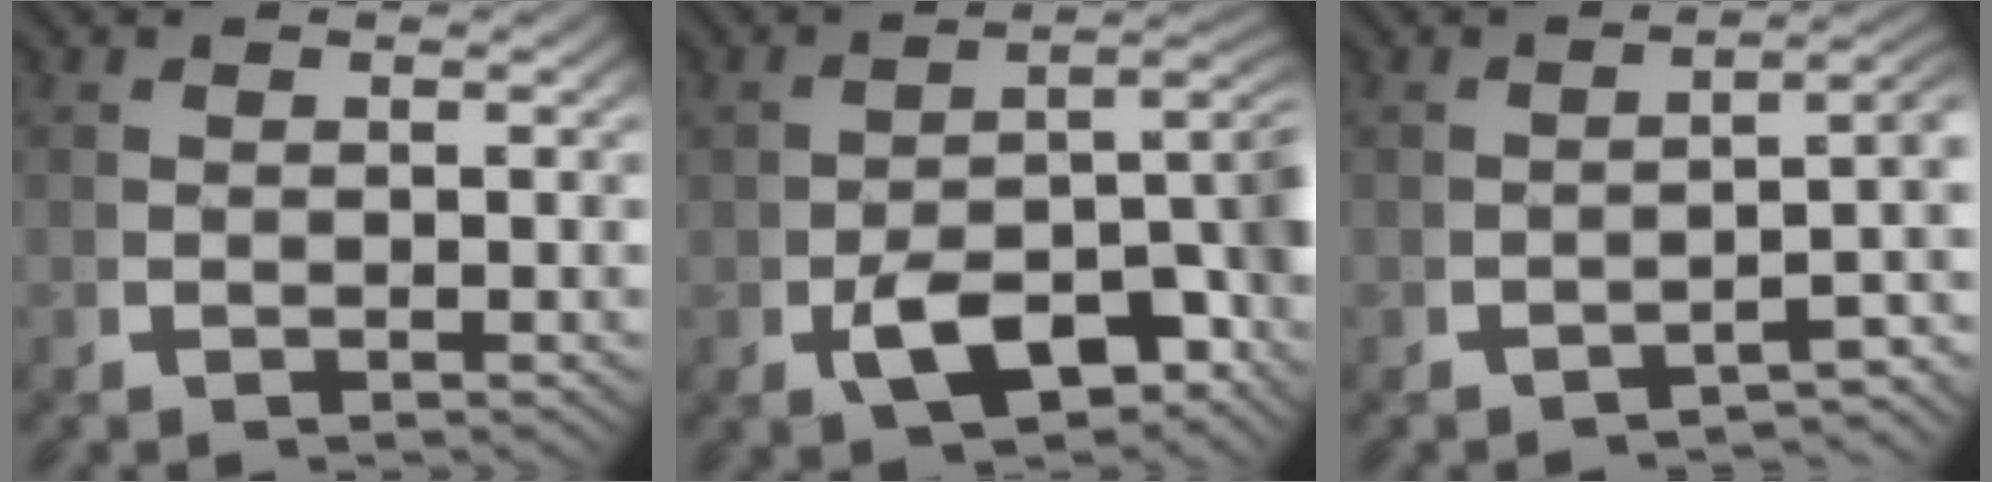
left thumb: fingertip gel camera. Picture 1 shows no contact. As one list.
[{"total": 9.9, "force": [-2.3, 5.1, 8.2], "torque": [-0.124, -0.019, -0.022]}, {"total": 6.0, "force": [-2.3, 2.6, 4.9], "torque": [-0.056, 0.005, -0.036]}]